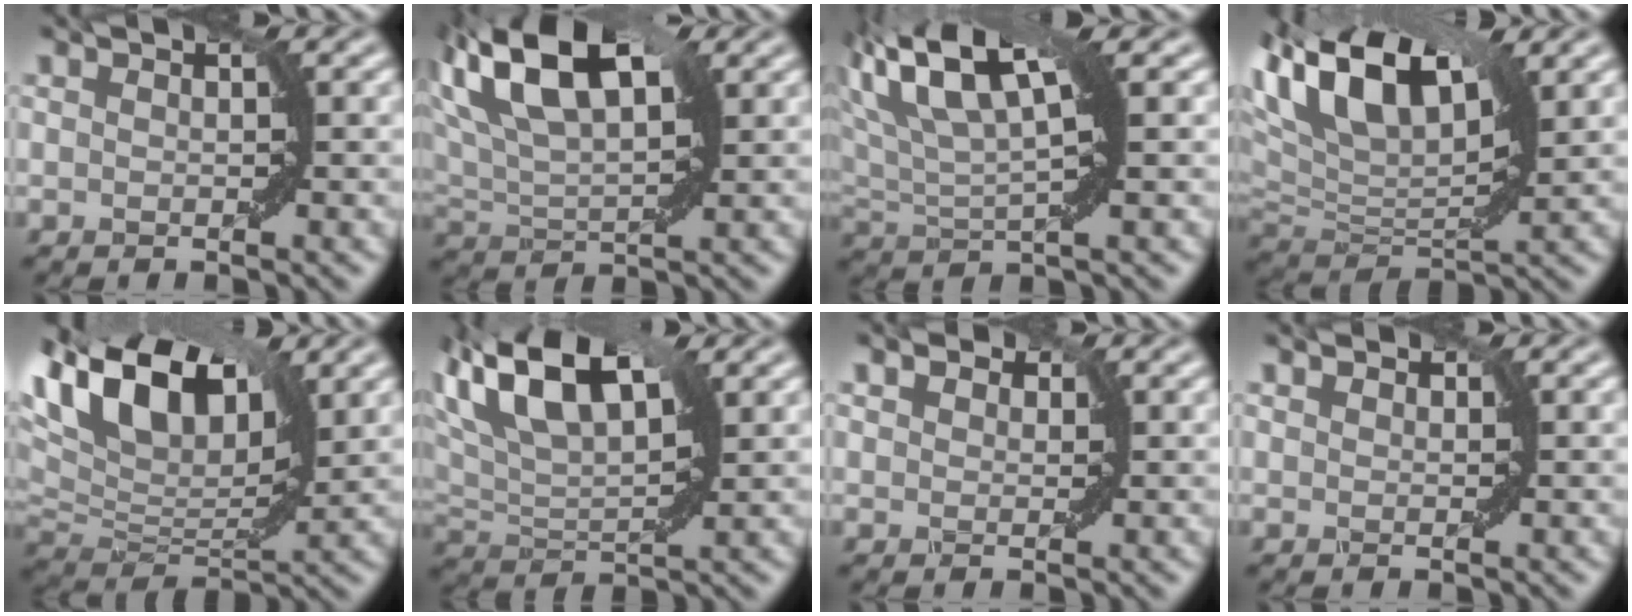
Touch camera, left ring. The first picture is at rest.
{"total": 12.3, "force": [5.7, 5.7, 9.3], "torque": [-0.168, 0.035, 0.083]}
{"total": 7.8, "force": [3.8, 2.5, 6.3], "torque": [-0.124, 0.014, 0.066]}
{"total": 11.1, "force": [5.8, 5.1, 8.0], "torque": [-0.161, 0.025, 0.102]}
{"total": 13.3, "force": [7.3, 6.3, 9.1], "torque": [-0.175, 0.037, 0.119]}
{"total": 10.1, "force": [5.2, 4.5, 7.4], "torque": [-0.146, 0.028, 0.089]}
{"total": 1.8, "force": [1.3, 1.1, 0.7], "torque": [-0.012, 0.002, 0.018]}
{"total": 0.8, "force": [0.7, 0.4, 0.1], "torque": [0.001, -0.001, 0.011]}